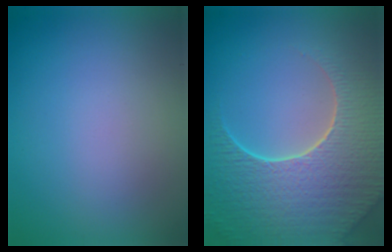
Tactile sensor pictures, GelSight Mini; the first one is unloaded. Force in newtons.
{"total": 9.1, "press": 6.5, "slide": 6.3}